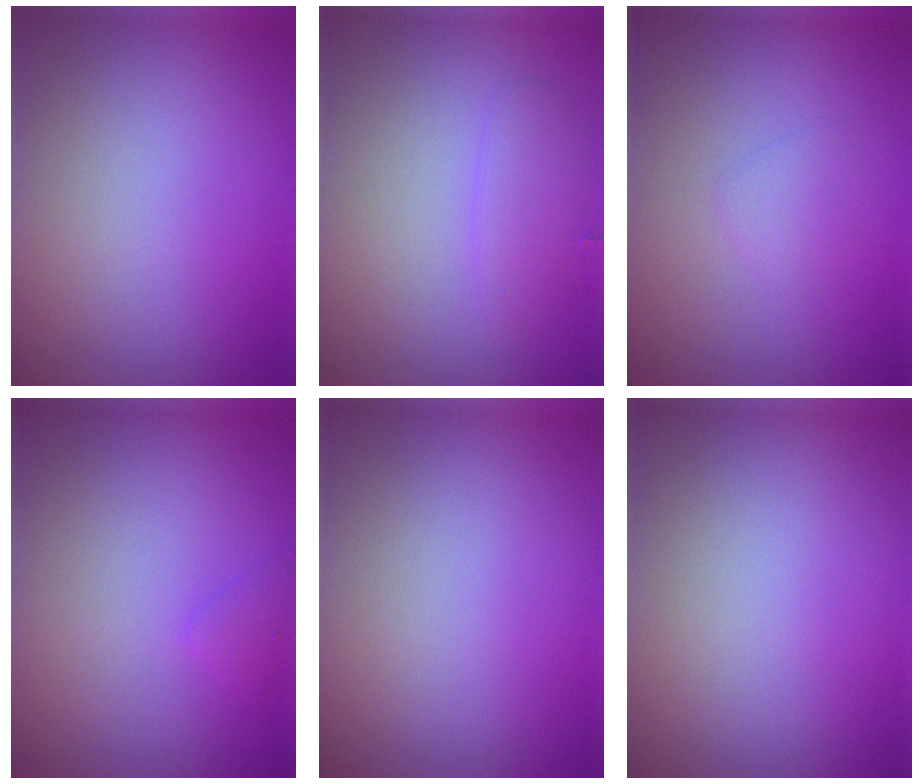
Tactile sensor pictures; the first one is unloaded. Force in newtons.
{"total": 1.7, "press": 1.7, "slide": 0.2}
{"total": 1.1, "press": 1.1, "slide": 0.0}
{"total": 0.9, "press": 0.9, "slide": 0.0}
{"total": 0.0}
{"total": 0.0}